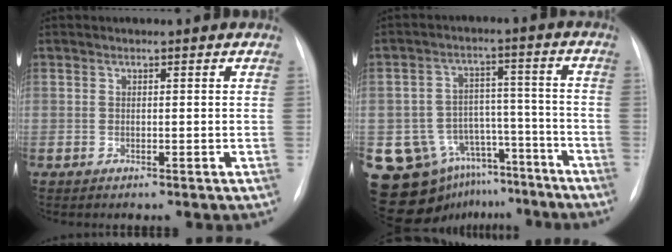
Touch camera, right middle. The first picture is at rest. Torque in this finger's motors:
{"motor_torque": [1.46, -0.68, 1.06, 0.19]}